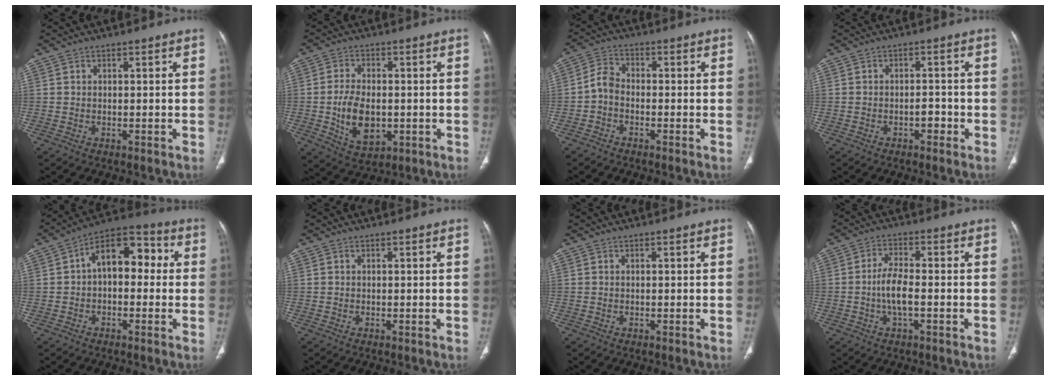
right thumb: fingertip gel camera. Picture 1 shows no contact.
{"total": 9.7, "force": [-1.3, 6.0, 7.5], "torque": [-0.120, -0.002, -0.014]}
{"total": 3.9, "force": [-1.4, 2.7, 2.6], "torque": [-0.046, 0.018, -0.039]}
{"total": 2.2, "force": [-1.1, 1.2, 1.4], "torque": [-0.009, 0.010, -0.018]}
{"total": 11.7, "force": [0.9, 7.4, 9.1], "torque": [-0.102, 0.041, -0.002]}
{"total": 0.0}
{"total": 0.0}
{"total": 5.3, "force": [-1.1, 1.8, 4.9], "torque": [-0.101, 0.011, -0.025]}